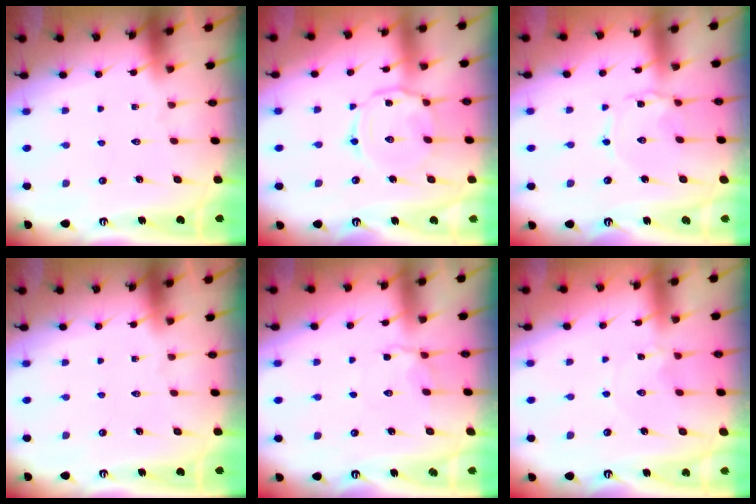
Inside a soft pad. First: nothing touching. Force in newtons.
{"total": 6.9, "press": 6.8, "slide": 0.6}
{"total": 1.9, "press": 1.9, "slide": 0.3}
{"total": 0.0}
{"total": 3.4, "press": 3.2, "slide": 1.2}
{"total": 1.0, "press": 1.0, "slide": 0.2}